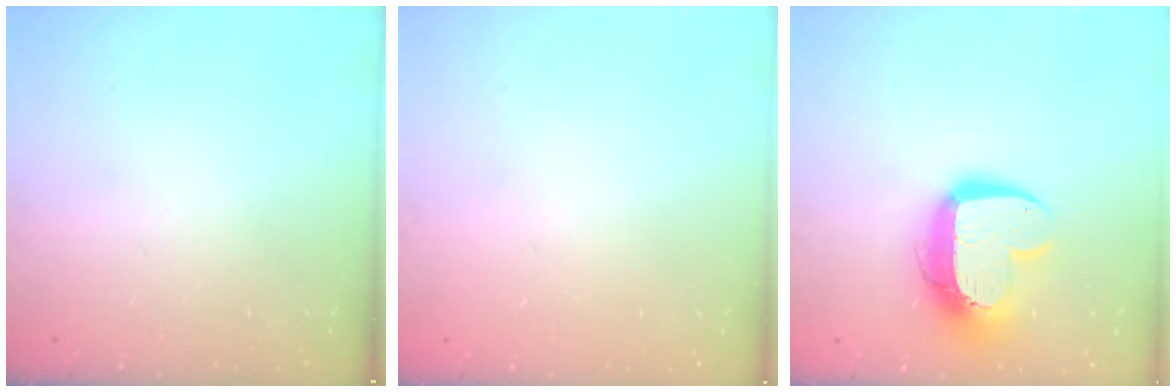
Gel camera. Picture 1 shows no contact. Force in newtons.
{"total": 0.0}
{"total": 13.7, "press": 13.7, "slide": 1.2}